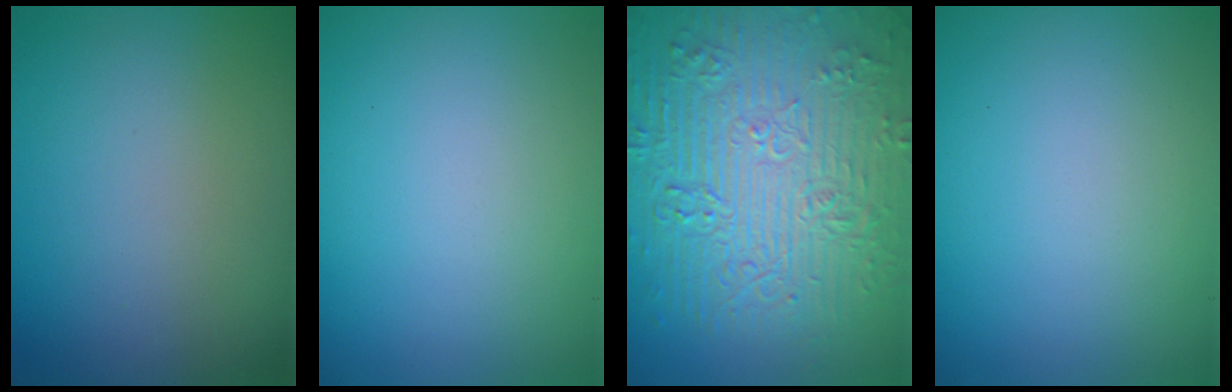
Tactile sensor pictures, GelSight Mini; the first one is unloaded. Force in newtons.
{"total": 0.0}
{"total": 11.7, "press": 7.8, "slide": 8.6}
{"total": 0.0}